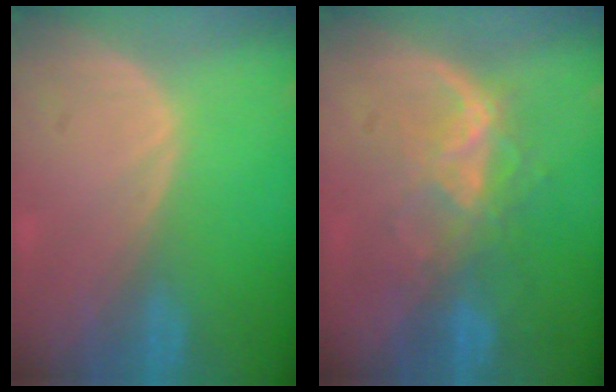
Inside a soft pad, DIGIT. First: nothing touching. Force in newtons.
{"total": 6.8, "press": 6.2, "slide": 2.8}